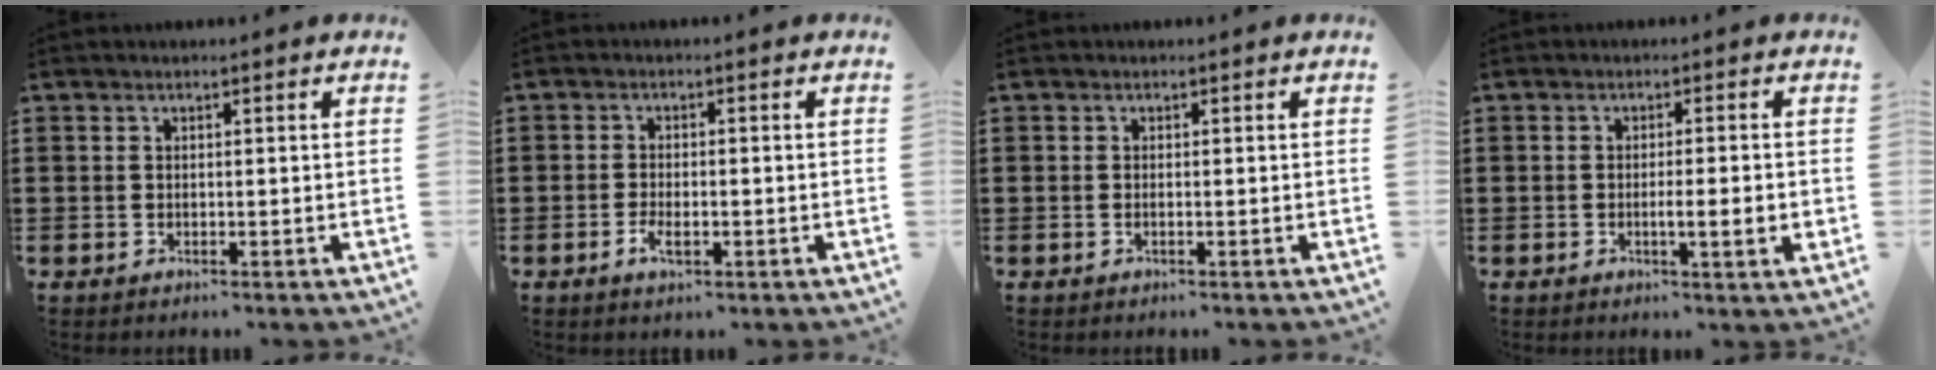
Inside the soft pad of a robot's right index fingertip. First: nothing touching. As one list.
[{"total": 2.5, "force": [-0.9, 1.0, 2.1], "torque": [-0.047, -0.001, -0.020]}, {"total": 0.0}, {"total": 3.5, "force": [-0.9, 0.0, 3.4], "torque": [-0.057, -0.008, -0.016]}]